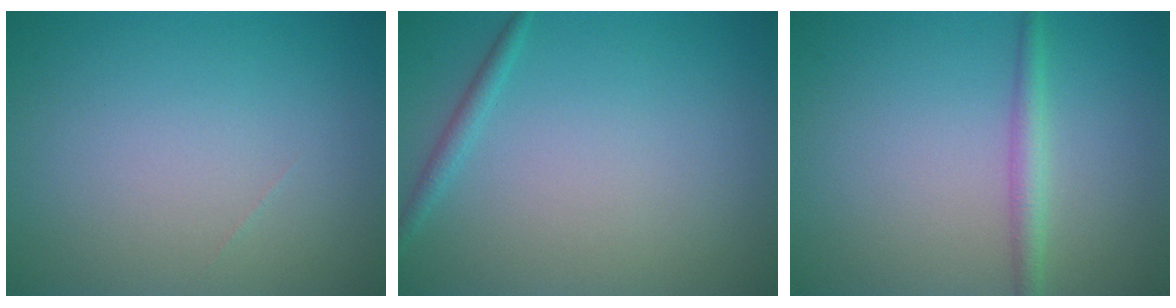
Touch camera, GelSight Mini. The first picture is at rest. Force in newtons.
{"total": 1.1, "press": 1.1, "slide": 0.1}
{"total": 2.0, "press": 2.0, "slide": 0.1}